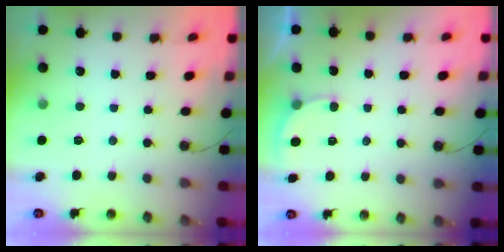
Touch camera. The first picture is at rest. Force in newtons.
{"total": 3.2, "press": 3.2, "slide": 0.3}